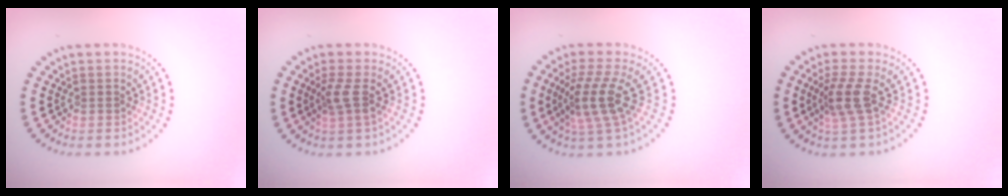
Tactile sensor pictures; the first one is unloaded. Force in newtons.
{"total": 1.9, "press": 1.5, "slide": 1.3}
{"total": 4.0, "press": 3.0, "slide": 2.6}
{"total": 2.7, "press": 2.0, "slide": 1.8}